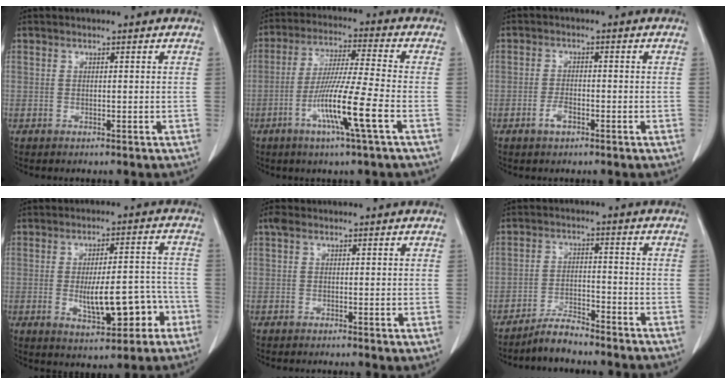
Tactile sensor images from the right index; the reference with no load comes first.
{"total": 11.4, "force": [-4.3, -1.1, 10.5], "torque": [-0.202, -0.016, -0.084]}
{"total": 2.4, "force": [-1.4, 0.9, 1.8], "torque": [-0.033, 0.003, -0.026]}
{"total": 10.3, "force": [-3.1, 3.4, 9.2], "torque": [-0.141, 0.015, -0.038]}
{"total": 1.4, "force": [-0.3, 0.3, 1.4], "torque": [-0.019, -0.004, -0.005]}
{"total": 3.9, "force": [-3.8, 0.5, 0.7], "torque": [-0.011, -0.009, -0.071]}